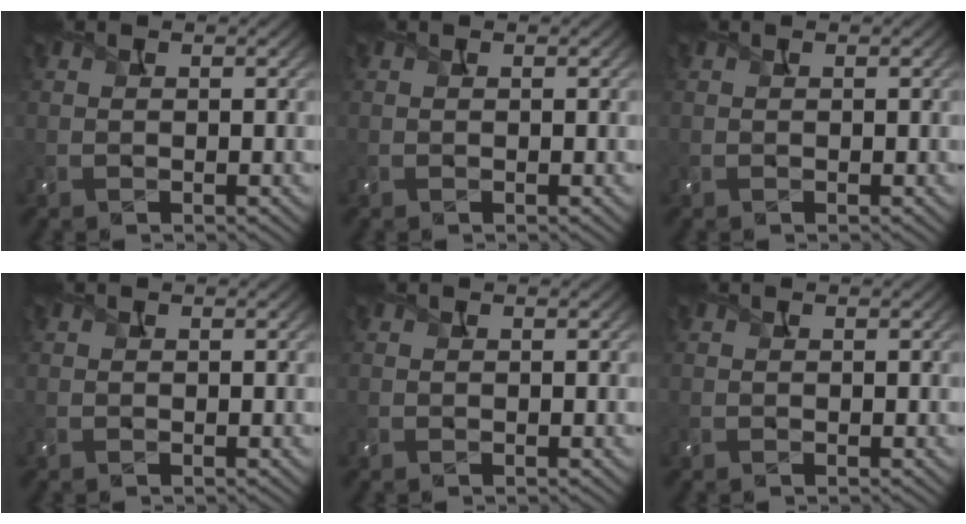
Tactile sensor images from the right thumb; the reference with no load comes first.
{"total": 0.0}
{"total": 0.0}
{"total": 0.0}
{"total": 0.0}
{"total": 0.0}